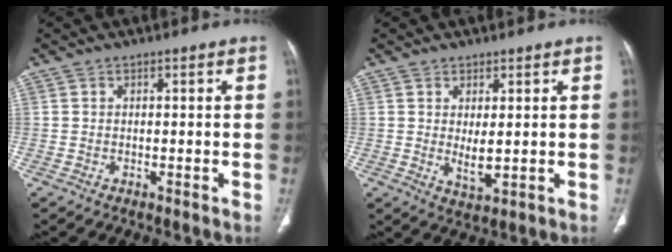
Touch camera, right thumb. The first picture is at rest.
{"total": 4.1, "force": [0.3, 1.5, 3.8], "torque": [-0.064, -0.016, 0.014]}